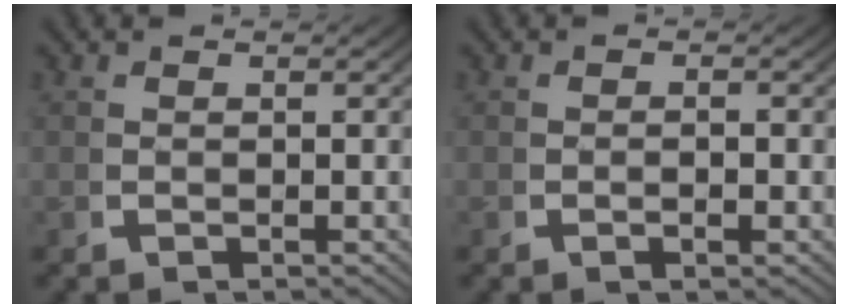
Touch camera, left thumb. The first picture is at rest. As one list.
[{"total": 1.1, "force": [-0.3, 0.5, 0.9], "torque": [-0.015, 0.003, -0.009]}]